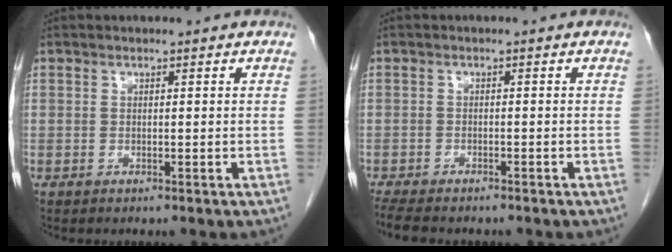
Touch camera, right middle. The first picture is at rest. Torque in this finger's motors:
{"motor_torque": [0.16, 0.05, 0.03, 0.04]}